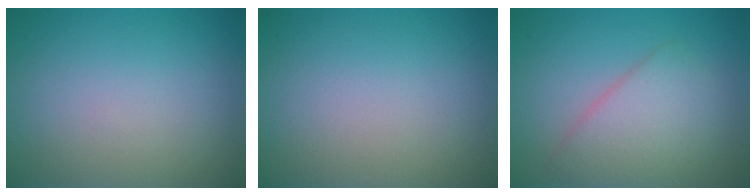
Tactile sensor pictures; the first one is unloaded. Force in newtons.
{"total": 0.0}
{"total": 4.1, "press": 4.1, "slide": 0.1}